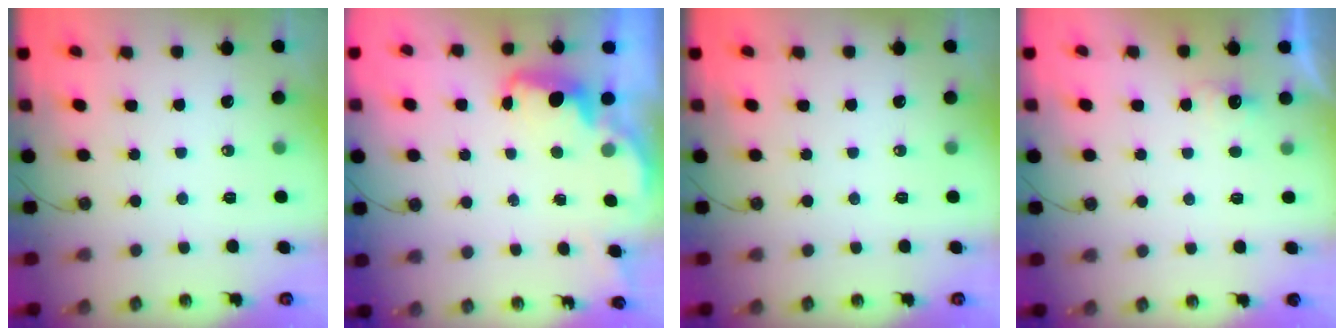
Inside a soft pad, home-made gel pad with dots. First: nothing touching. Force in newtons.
{"total": 2.3, "press": 2.3, "slide": 0.5}
{"total": 0.0}
{"total": 2.1, "press": 1.9, "slide": 0.8}